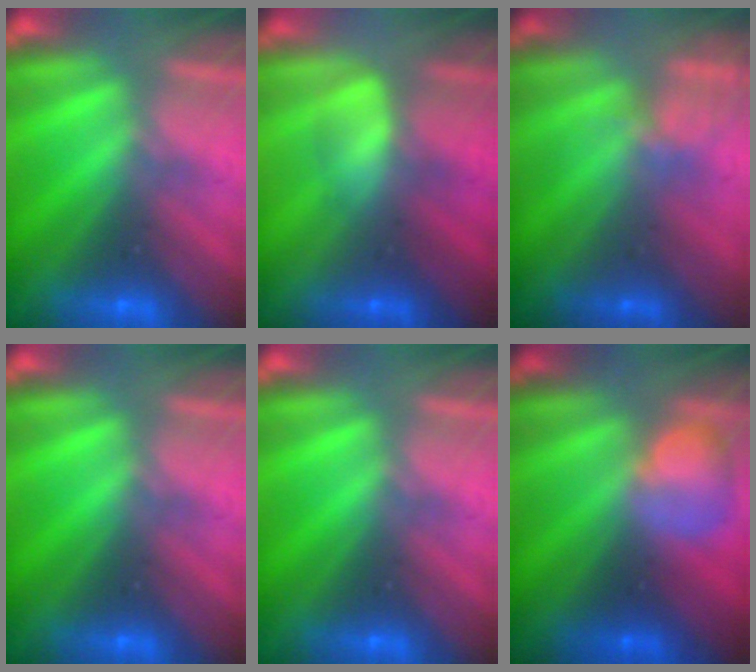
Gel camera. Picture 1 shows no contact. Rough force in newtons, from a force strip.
{"total": 2.7}
{"total": 1.9}
{"total": 0.0}
{"total": 0.0}
{"total": 2.4}